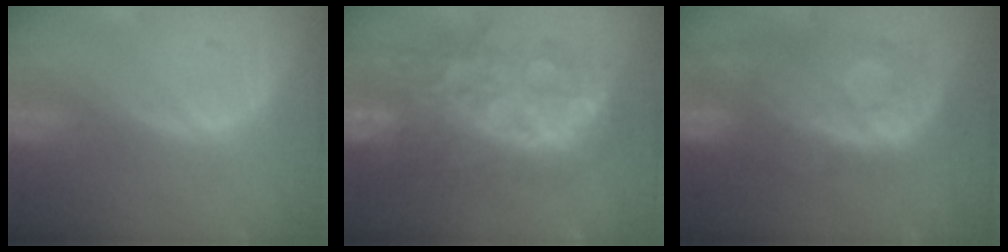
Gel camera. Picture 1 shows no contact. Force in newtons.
{"total": 12.4, "press": 12.3, "slide": 1.2}
{"total": 10.8, "press": 9.5, "slide": 5.1}